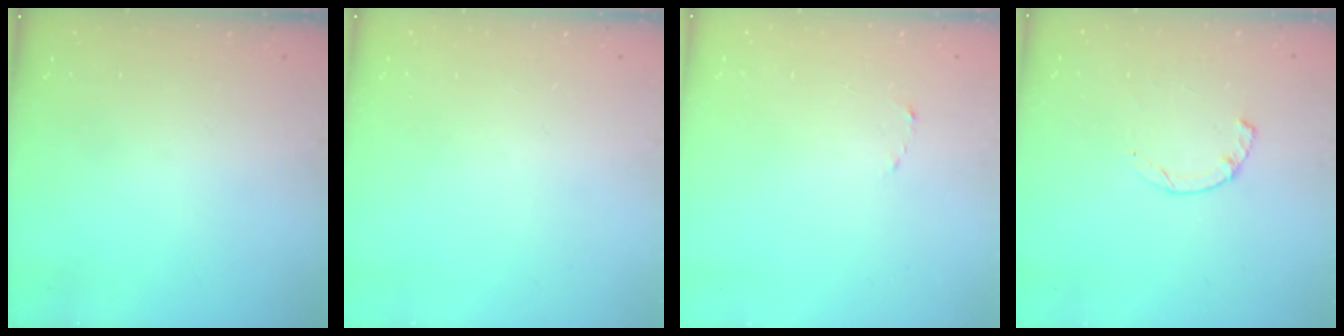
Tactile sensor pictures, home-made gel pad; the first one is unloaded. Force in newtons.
{"total": 0.0}
{"total": 1.5, "press": 1.5, "slide": 0.2}
{"total": 2.3, "press": 2.3, "slide": 0.4}